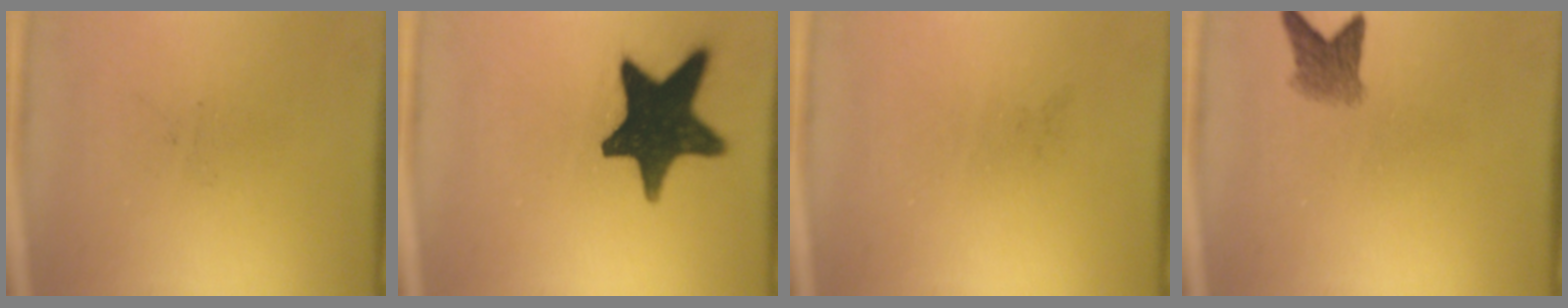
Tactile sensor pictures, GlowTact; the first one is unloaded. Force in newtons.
{"total": 17.9}
{"total": 0.0}
{"total": 3.1}